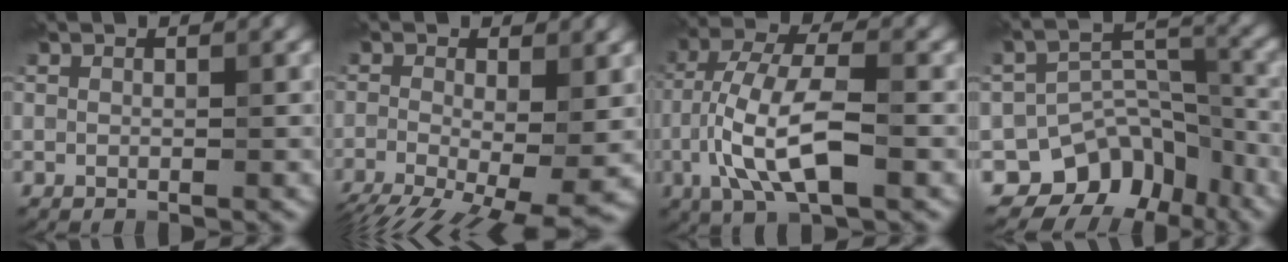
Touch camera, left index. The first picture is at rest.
{"total": 11.8, "force": [-4.2, 4.9, 9.8], "torque": [-0.152, -0.032, -0.055]}
{"total": 8.6, "force": [-2.4, 3.1, 7.7], "torque": [-0.151, 0.010, -0.048]}
{"total": 7.6, "force": [-5.1, 5.0, 2.6], "torque": [-0.015, -0.002, -0.079]}